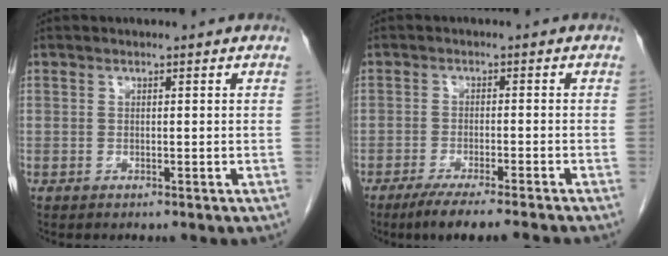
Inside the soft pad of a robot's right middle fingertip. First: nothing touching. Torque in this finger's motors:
{"motor_torque": [0.90, -0.79, 0.02, 0.08]}